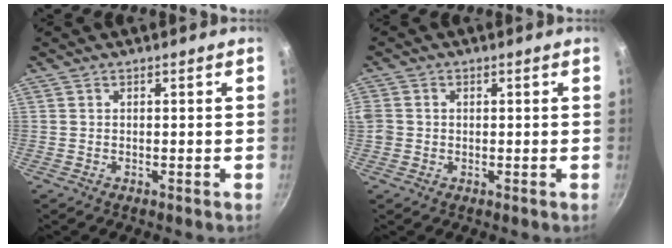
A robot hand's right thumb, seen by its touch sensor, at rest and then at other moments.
{"total": 3.2, "force": [-0.2, 2.9, 1.4], "torque": [-0.025, 0.003, -0.008]}